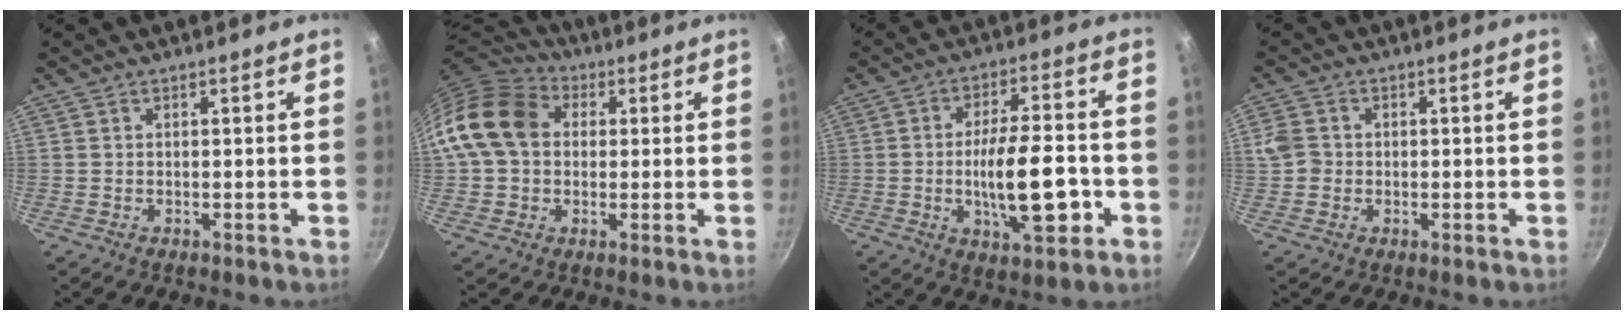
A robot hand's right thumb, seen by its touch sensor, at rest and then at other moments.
{"total": 14.3, "force": [2.0, 11.2, 8.6], "torque": [-0.141, 0.029, 0.019]}
{"total": 14.5, "force": [-3.3, 5.3, 13.1], "torque": [-0.197, 0.019, -0.049]}
{"total": 4.2, "force": [-0.2, 3.8, 1.9], "torque": [-0.027, 0.006, -0.012]}